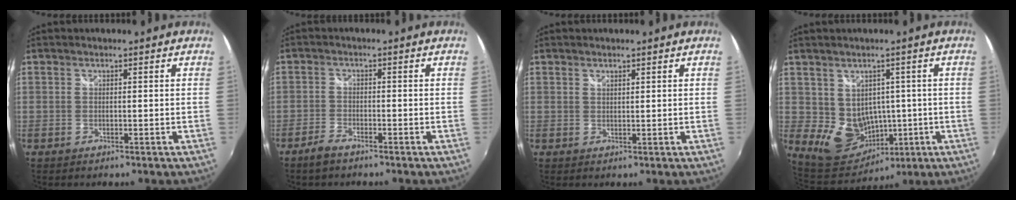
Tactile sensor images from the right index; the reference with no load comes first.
{"total": 3.3, "force": [-2.7, 1.0, 1.5], "torque": [-0.050, -0.002, -0.057]}
{"total": 0.8, "force": [0.7, 0.3, 0.3], "torque": [-0.004, 0.000, 0.012]}
{"total": 9.1, "force": [-0.4, 8.3, 3.8], "torque": [-0.082, -0.004, 0.018]}